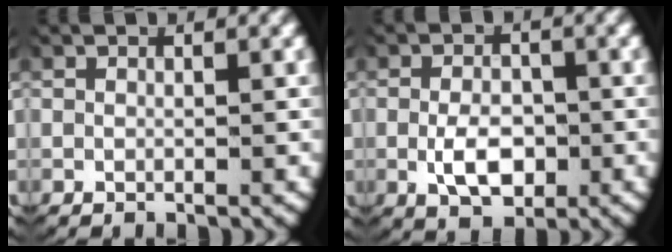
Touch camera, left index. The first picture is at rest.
{"total": 4.1, "force": [-1.1, 2.6, 3.0], "torque": [-0.056, -0.015, -0.011]}